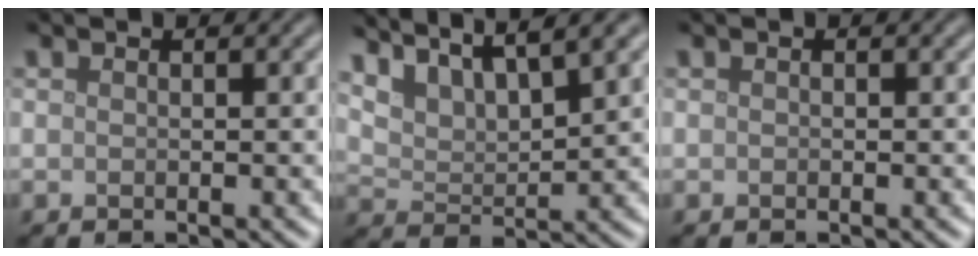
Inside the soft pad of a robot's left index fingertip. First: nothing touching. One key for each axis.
{"total": 7.2, "fx": 5.9, "fy": 1.5, "fz": 3.7, "tx": -0.076, "ty": 0.014, "tz": 0.090}
{"total": 0.0}